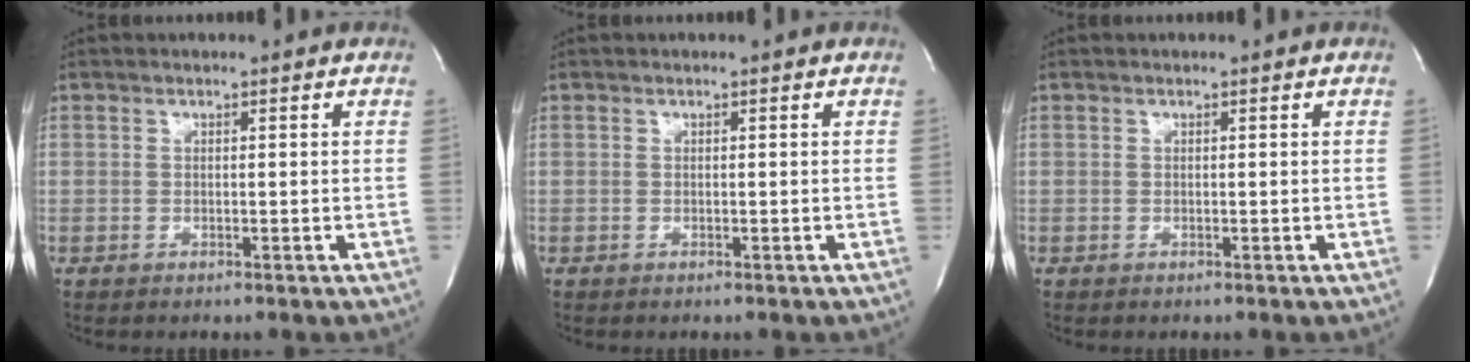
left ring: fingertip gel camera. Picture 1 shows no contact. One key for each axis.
{"total": 0.0}
{"total": 0.0}